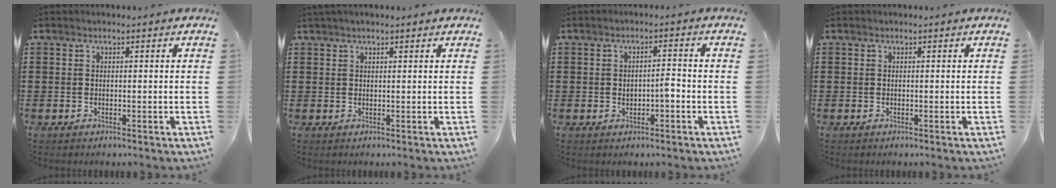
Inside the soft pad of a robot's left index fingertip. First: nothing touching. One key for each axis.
{"total": 1.3, "fx": 1.0, "fy": 0.1, "fz": 0.8, "tx": -0.016, "ty": 0.001, "tz": 0.018}
{"total": 2.6, "fx": -0.6, "fy": 1.0, "fz": 2.3, "tx": -0.044, "ty": 0.004, "tz": -0.013}
{"total": 0.0}